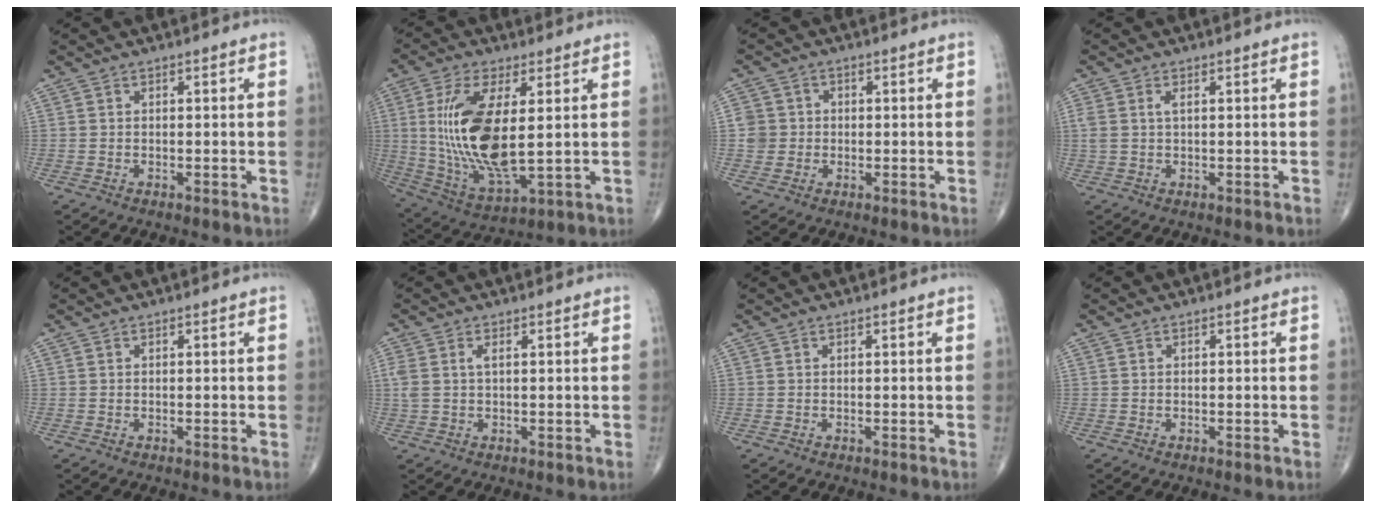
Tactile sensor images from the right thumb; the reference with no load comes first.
{"total": 17.8, "force": [2.0, 7.0, 16.2], "torque": [-0.333, -0.022, 0.051]}
{"total": 3.9, "force": [-0.1, 3.9, 0.6], "torque": [0.014, 0.007, -0.003]}
{"total": 2.4, "force": [0.7, 1.1, 2.0], "torque": [-0.056, 0.012, 0.019]}
{"total": 0.0}
{"total": 3.3, "force": [0.9, 1.6, 2.8], "torque": [-0.079, 0.013, 0.022]}
{"total": 0.0}
{"total": 0.0}